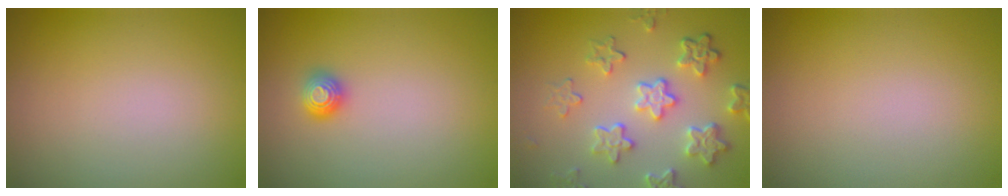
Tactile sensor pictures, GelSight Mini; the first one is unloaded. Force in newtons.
{"total": 1.1, "press": 1.1, "slide": 0.2}
{"total": 5.7, "press": 4.3, "slide": 3.7}
{"total": 0.0}